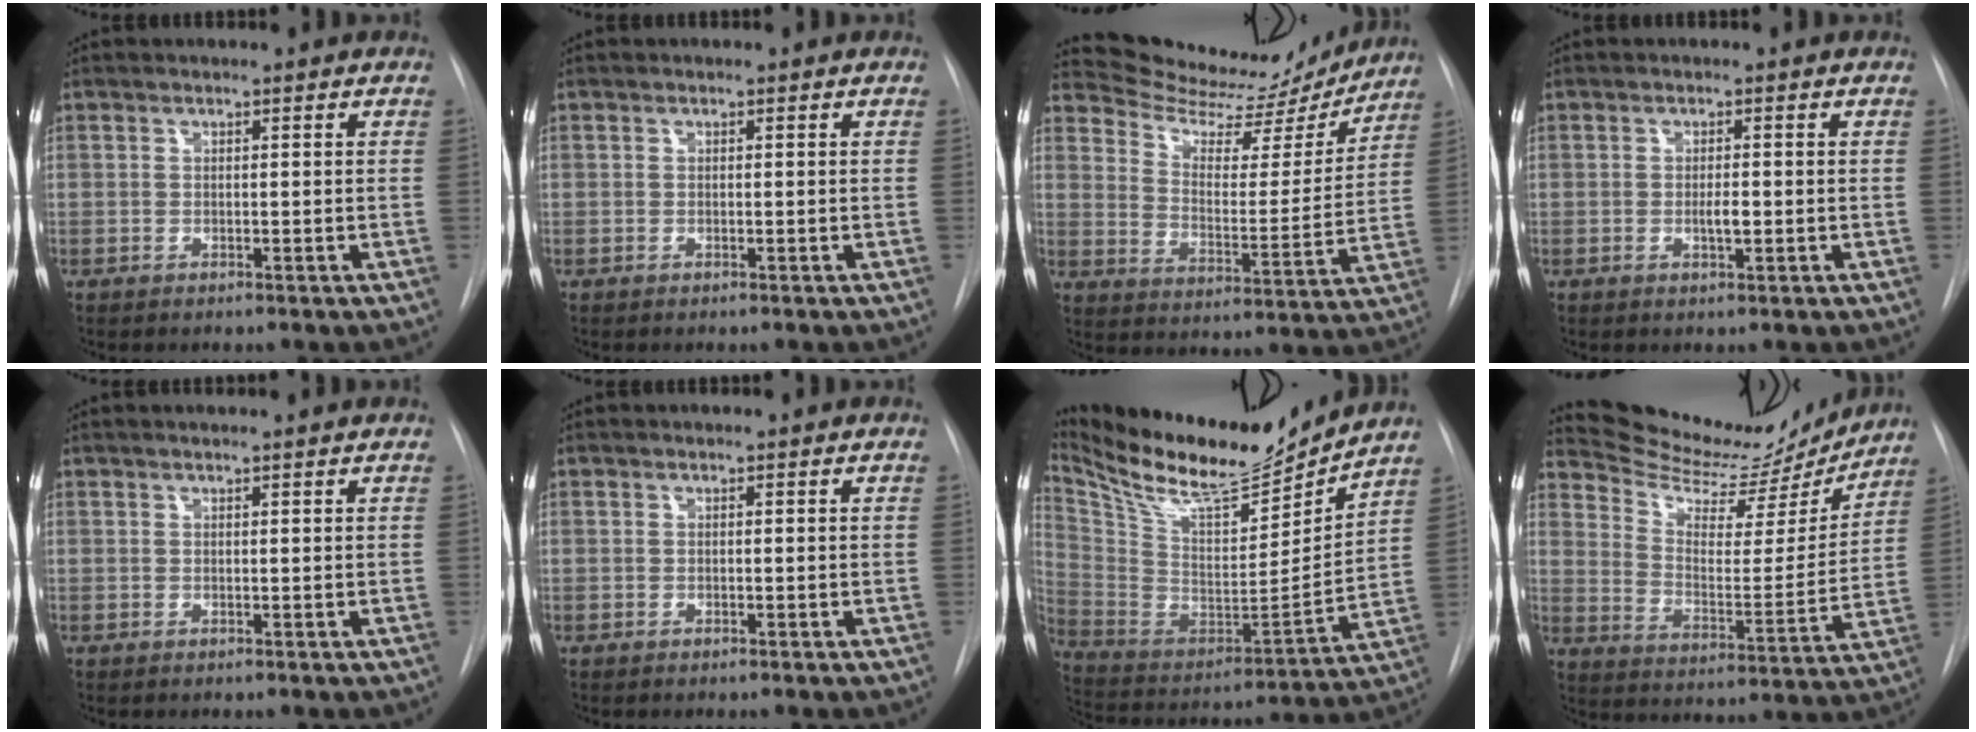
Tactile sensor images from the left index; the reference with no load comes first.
{"total": 0.0}
{"total": 15.8, "force": [15.4, 3.3, 1.7], "torque": [-0.022, -0.037, 0.213]}
{"total": 1.6, "force": [-0.5, 0.4, 1.5], "torque": [-0.028, -0.004, -0.009]}
{"total": 1.8, "force": [1.6, -0.4, 0.7], "torque": [-0.009, 0.011, 0.024]}
{"total": 0.0}
{"total": 21.5, "force": [19.2, 3.7, 8.9], "torque": [-0.181, -0.026, 0.323]}
{"total": 17.5, "force": [16.8, 3.7, 3.0], "torque": [-0.050, -0.037, 0.239]}